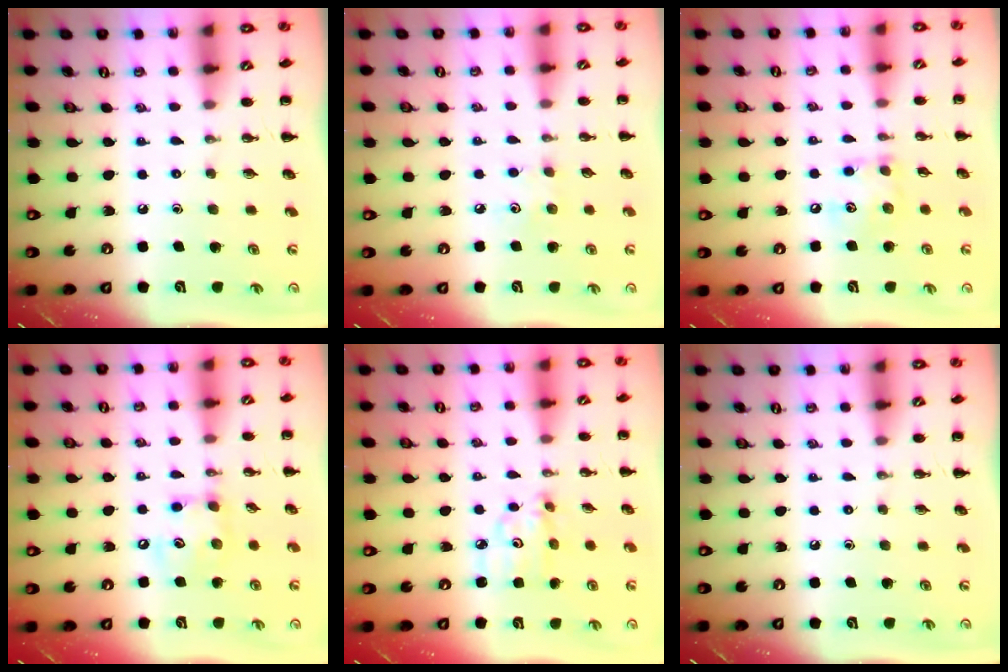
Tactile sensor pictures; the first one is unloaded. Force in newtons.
{"total": 4.4, "press": 4.2, "slide": 1.1}
{"total": 8.7, "press": 8.6, "slide": 1.2}
{"total": 8.9, "press": 8.8, "slide": 0.5}
{"total": 5.3, "press": 5.3, "slide": 0.3}
{"total": 0.0}